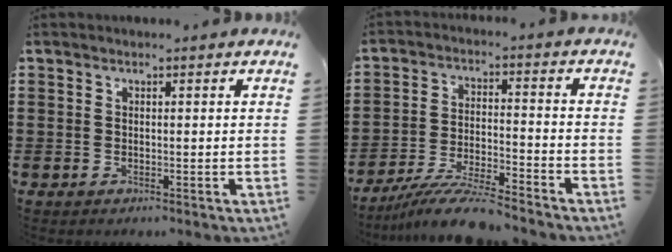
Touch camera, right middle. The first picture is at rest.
{"total": 8.6, "force": [-7.9, 0.3, 3.4], "torque": [-0.070, 0.001, -0.152]}